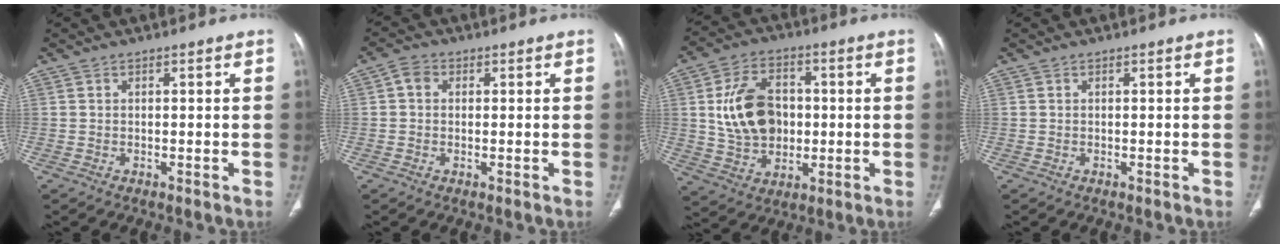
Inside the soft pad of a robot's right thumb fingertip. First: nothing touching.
{"total": 2.7, "force": [0.5, 2.2, 1.5], "torque": [-0.014, 0.006, 0.004]}
{"total": 14.1, "force": [1.0, 10.4, 9.5], "torque": [-0.143, 0.007, 0.024]}
{"total": 0.0}